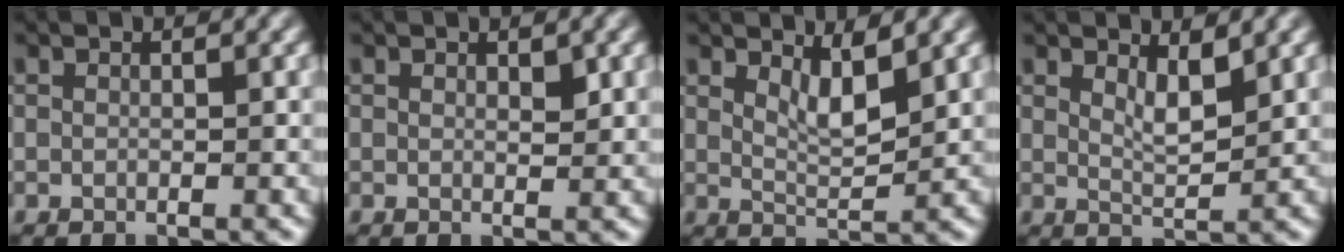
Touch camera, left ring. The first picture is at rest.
{"total": 1.1, "force": [0.5, 0.4, 0.9], "torque": [-0.013, -0.005, 0.010]}
{"total": 2.8, "force": [1.6, 0.7, 2.2], "torque": [-0.040, -0.010, 0.033]}
{"total": 2.5, "force": [1.4, 0.6, 1.9], "torque": [-0.033, -0.008, 0.027]}